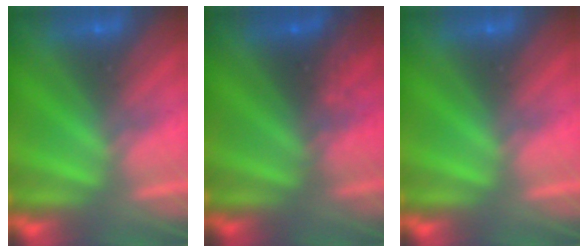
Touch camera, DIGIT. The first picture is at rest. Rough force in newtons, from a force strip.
{"total": 2.6}
{"total": 0.0}